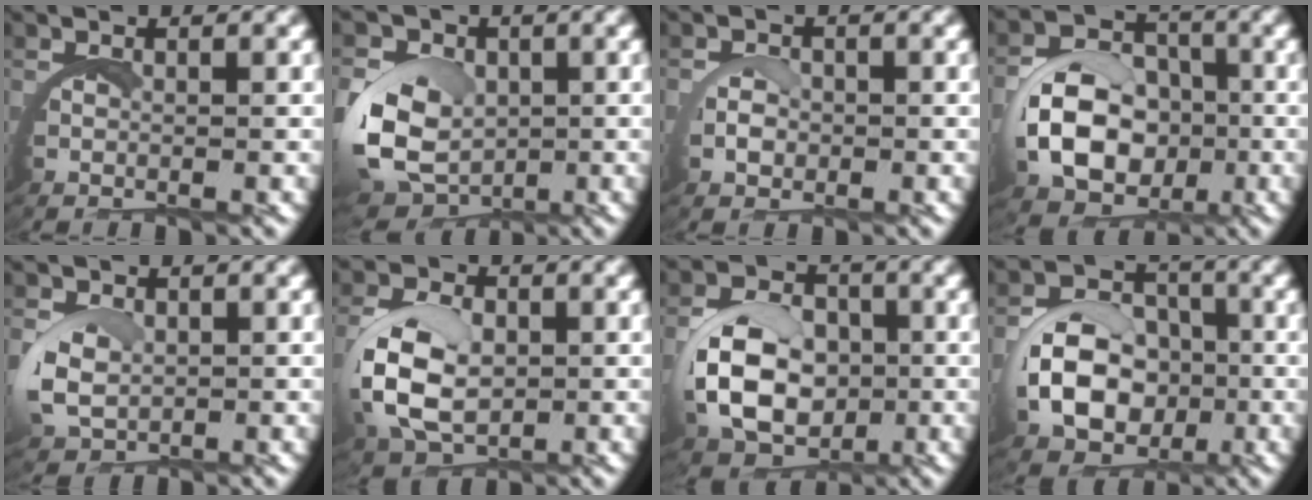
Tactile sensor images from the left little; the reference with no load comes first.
{"total": 7.0, "force": [-0.4, 5.6, 4.1], "torque": [-0.119, -0.038, 0.006]}
{"total": 0.8, "force": [0.3, 0.5, 0.5], "torque": [-0.019, -0.004, 0.003]}
{"total": 7.7, "force": [-1.0, 5.9, 4.8], "torque": [-0.086, -0.007, -0.021]}
{"total": 2.8, "force": [0.4, 2.0, 1.9], "torque": [-0.061, -0.011, 0.016]}
{"total": 6.2, "force": [0.3, 4.1, 4.6], "torque": [-0.120, -0.009, 0.014]}
{"total": 7.8, "force": [-0.5, 5.6, 5.4], "torque": [-0.113, -0.013, -0.006]}
{"total": 6.9, "force": [-0.9, 5.3, 4.3], "torque": [-0.072, -0.004, -0.021]}